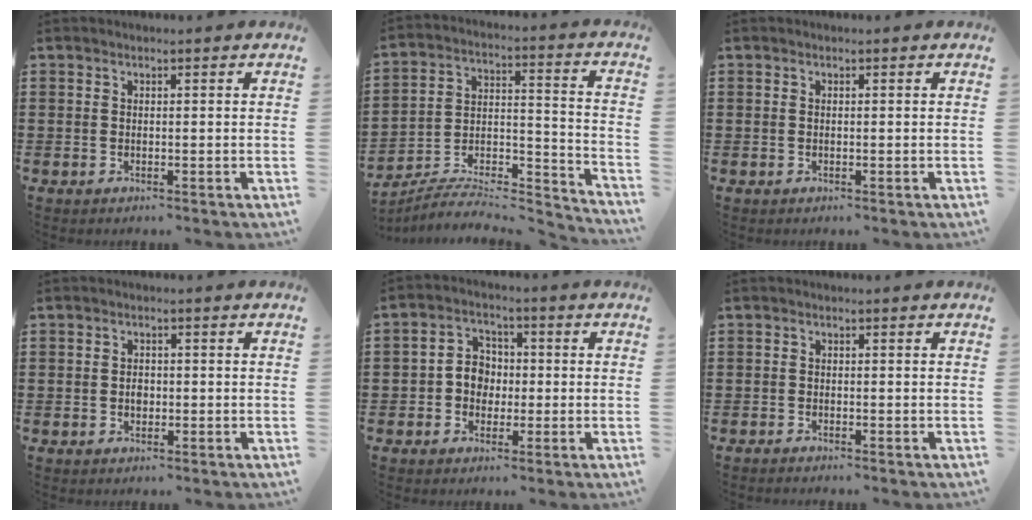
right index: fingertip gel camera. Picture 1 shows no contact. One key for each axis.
{"total": 6.6, "fx": -6.2, "fy": 1.6, "fz": 1.8, "tx": -0.027, "ty": 0.002, "tz": -0.124}
{"total": 0.0}
{"total": 1.6, "fx": -0.1, "fy": 1.2, "fz": 1.0, "tx": -0.019, "ty": 0.006, "tz": -0.003}
{"total": 4.3, "fx": -0.9, "fy": 3.9, "fz": 1.6, "tx": -0.043, "ty": 0.012, "tz": -0.020}
{"total": 0.7, "fx": -0.7, "fy": -0.1, "fz": 0.1, "tx": -0.002, "ty": -0.002, "tz": -0.014}